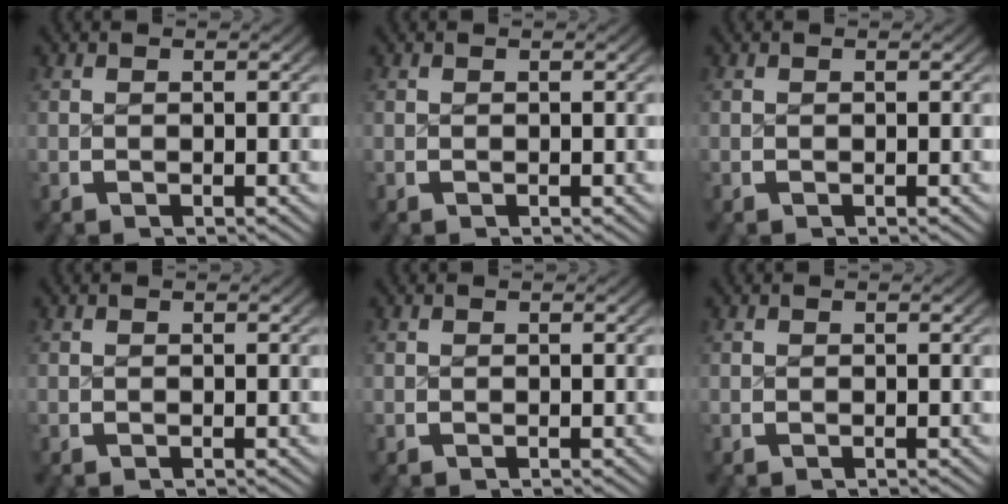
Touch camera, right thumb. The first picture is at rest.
{"total": 0.0}
{"total": 0.0}
{"total": 0.0}
{"total": 0.0}
{"total": 0.0}